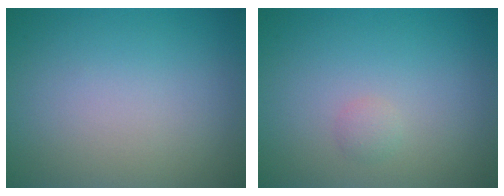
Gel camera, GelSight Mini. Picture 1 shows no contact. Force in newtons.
{"total": 0.8, "press": 0.8, "slide": 0.0}